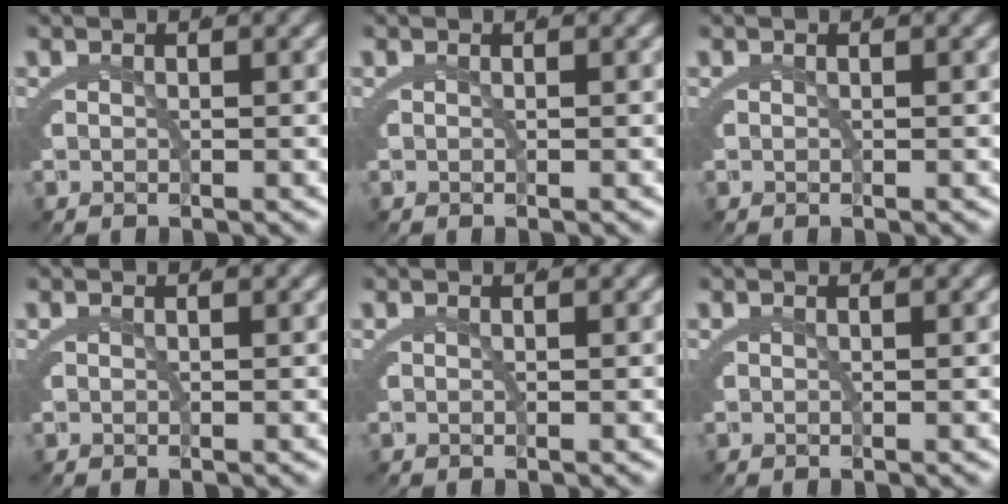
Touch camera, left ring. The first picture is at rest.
{"total": 0.0}
{"total": 0.0}
{"total": 0.0}
{"total": 0.0}
{"total": 0.0}